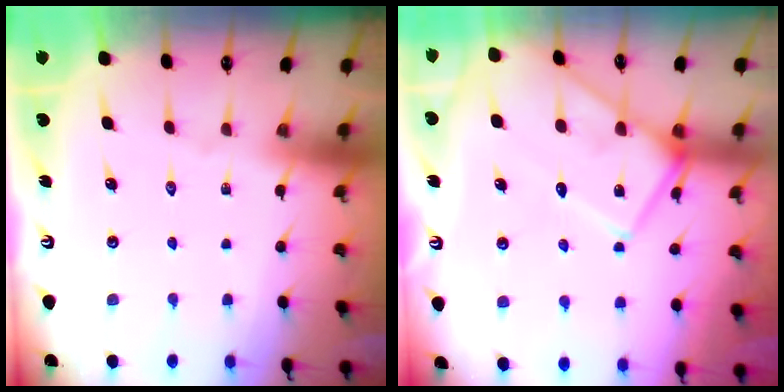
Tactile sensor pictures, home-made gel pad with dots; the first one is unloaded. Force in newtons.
{"total": 10.3, "press": 10.2, "slide": 0.9}